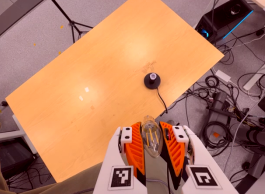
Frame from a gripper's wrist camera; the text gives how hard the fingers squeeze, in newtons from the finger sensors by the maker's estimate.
{"total": 21.9, "left": 24.4, "right": 19.3}